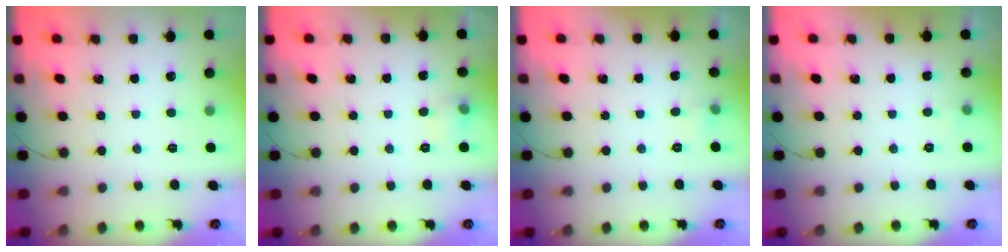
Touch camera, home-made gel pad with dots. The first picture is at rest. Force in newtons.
{"total": 5.4, "press": 5.2, "slide": 1.6}
{"total": 3.4, "press": 3.1, "slide": 1.3}
{"total": 2.5, "press": 2.4, "slide": 1.0}